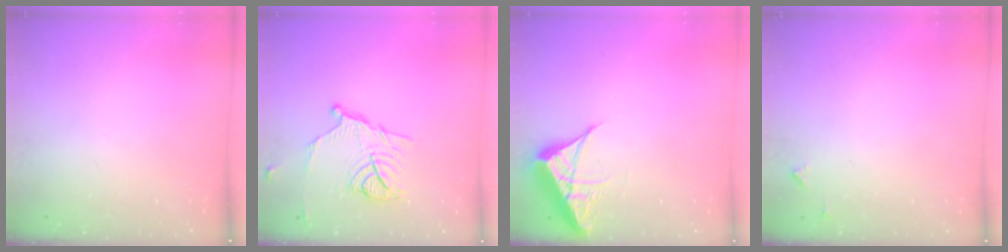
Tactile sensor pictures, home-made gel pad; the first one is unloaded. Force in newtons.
{"total": 13.2, "press": 13.2, "slide": 0.3}
{"total": 6.9, "press": 6.8, "slide": 0.6}
{"total": 4.1, "press": 4.0, "slide": 0.6}